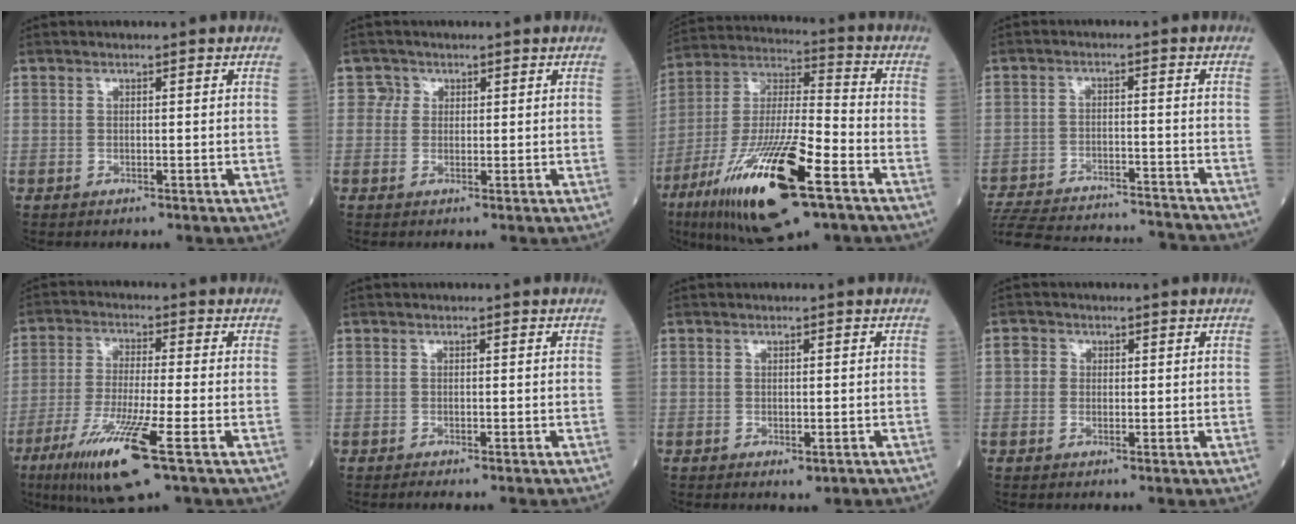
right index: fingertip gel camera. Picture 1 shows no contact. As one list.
[{"total": 1.9, "force": [0.7, 1.7, 0.0], "torque": [0.014, 0.000, 0.003]}, {"total": 22.5, "force": [-11.1, 3.9, 19.1], "torque": [-0.377, -0.042, -0.194]}, {"total": 22.6, "force": [-21.1, 3.3, 7.3], "torque": [-0.163, -0.026, -0.301]}, {"total": 12.3, "force": [-6.0, 0.0, 10.7], "torque": [-0.214, -0.034, -0.106]}, {"total": 1.9, "force": [-1.6, 0.0, 1.0], "torque": [-0.009, -0.001, -0.020]}, {"total": 1.4, "force": [-0.8, 0.4, 1.0], "torque": [-0.013, -0.003, -0.007]}, {"total": 1.8, "force": [0.2, 1.7, 0.5], "torque": [-0.004, 0.006, 0.000]}]